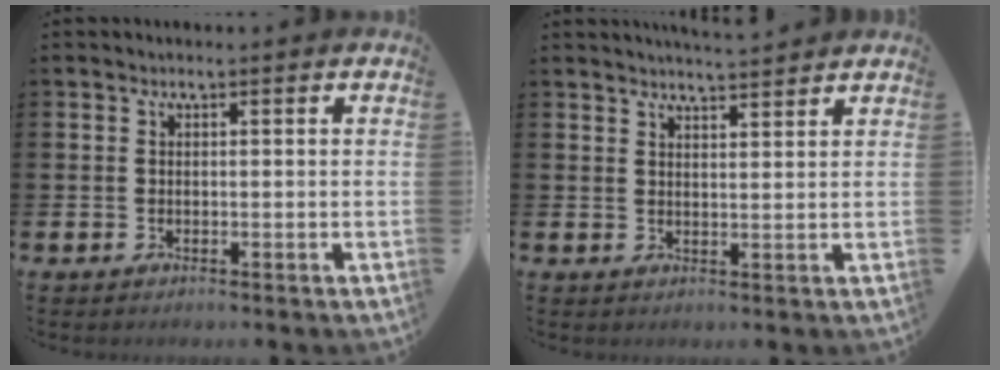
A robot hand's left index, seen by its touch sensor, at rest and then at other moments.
{"total": 3.5, "force": [3.5, -0.3, 0.1], "torque": [-0.012, -0.018, 0.065]}